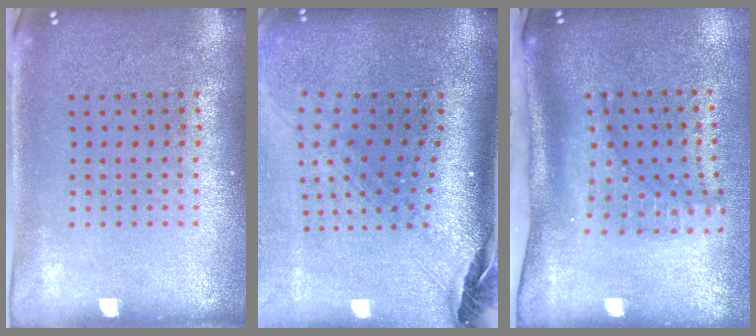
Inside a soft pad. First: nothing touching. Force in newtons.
{"total": 2.9, "press": 2.0, "slide": 2.0}
{"total": 2.1, "press": 1.5, "slide": 1.5}